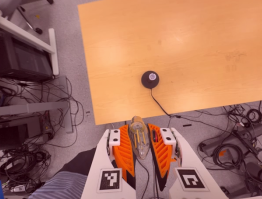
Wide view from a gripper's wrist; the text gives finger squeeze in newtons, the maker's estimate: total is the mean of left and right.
{"total": 20.6, "left": 23.4, "right": 17.9}